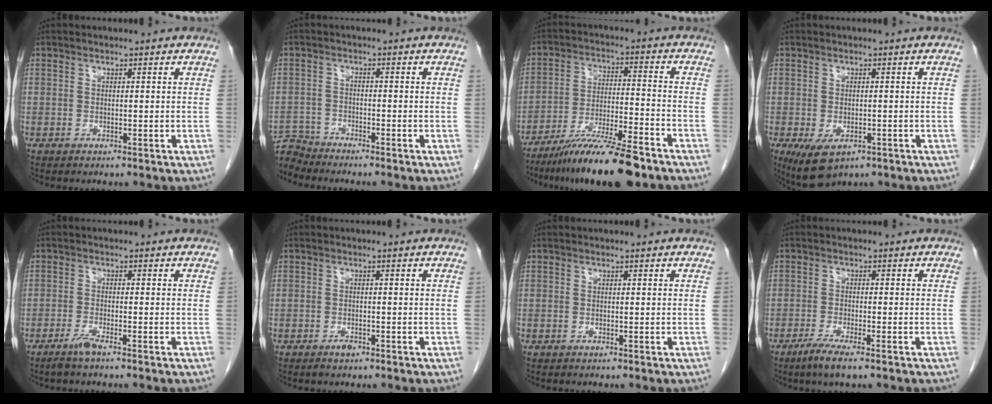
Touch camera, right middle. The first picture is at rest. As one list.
[{"total": 1.9, "force": [-1.8, -0.5, -0.6], "torque": [0.013, -0.011, -0.035]}, {"total": 13.7, "force": [-10.6, 0.9, 8.7], "torque": [-0.154, -0.025, -0.182]}, {"total": 5.8, "force": [-2.9, 3.1, 4.0], "torque": [-0.070, -0.011, -0.038]}, {"total": 2.2, "force": [-1.7, -0.1, 1.4], "torque": [-0.037, -0.005, -0.036]}, {"total": 1.1, "force": [-0.8, 0.4, 0.6], "torque": [-0.010, 0.000, -0.010]}, {"total": 0.0}, {"total": 4.0, "force": [-2.6, 0.3, 3.0], "torque": [-0.060, -0.012, -0.047]}]